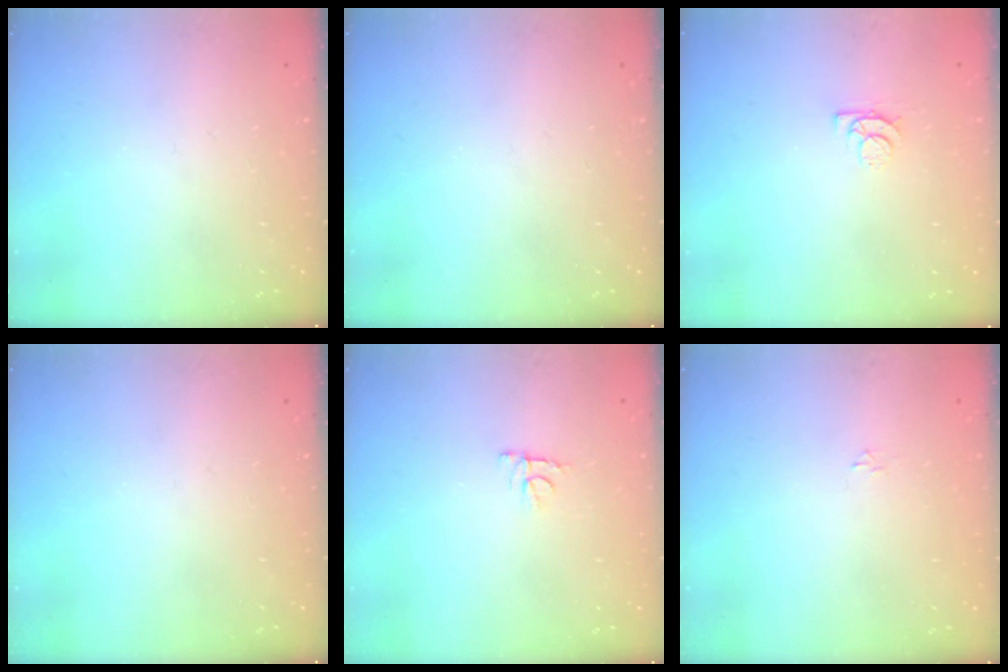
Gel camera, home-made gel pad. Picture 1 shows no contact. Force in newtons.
{"total": 0.0}
{"total": 5.5, "press": 5.5, "slide": 0.6}
{"total": 0.0}
{"total": 4.0, "press": 4.0, "slide": 0.3}
{"total": 1.8, "press": 1.8, "slide": 0.2}